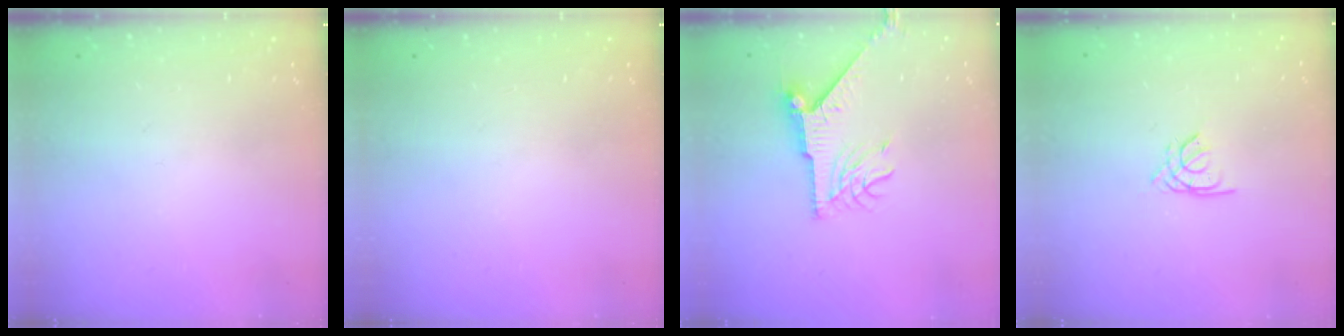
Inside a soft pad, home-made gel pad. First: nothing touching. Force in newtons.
{"total": 0.0}
{"total": 9.7, "press": 9.7, "slide": 0.3}
{"total": 1.4, "press": 1.4, "slide": 0.3}